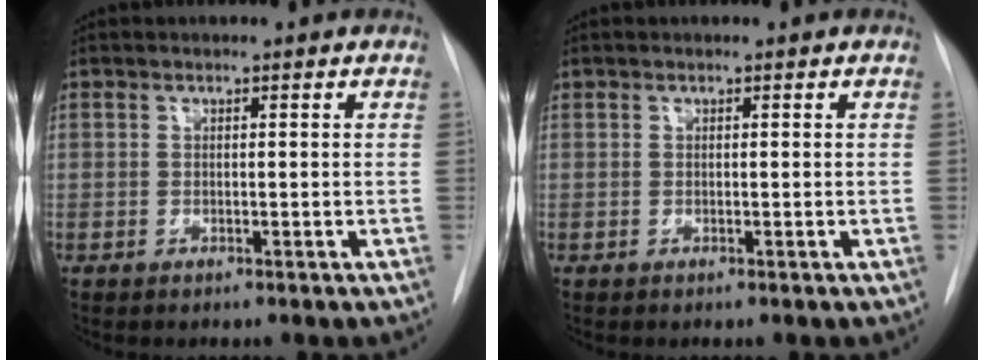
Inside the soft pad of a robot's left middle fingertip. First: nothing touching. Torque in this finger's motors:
{"motor_torque": [-0.18, -0.55, -0.04, -0.01]}